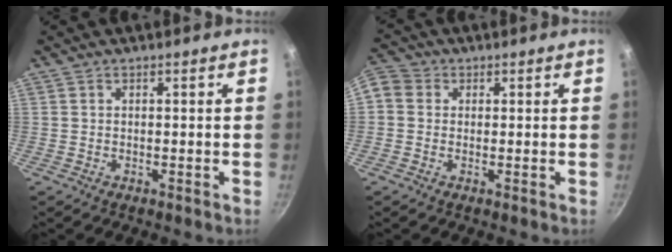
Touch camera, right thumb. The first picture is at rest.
{"total": 6.9, "force": [0.6, 6.1, 3.1], "torque": [-0.071, 0.022, -0.005]}